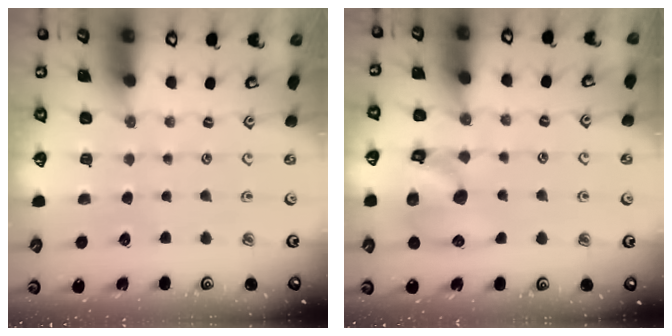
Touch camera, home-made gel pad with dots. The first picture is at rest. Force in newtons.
{"total": 12.9, "press": 12.8, "slide": 1.8}